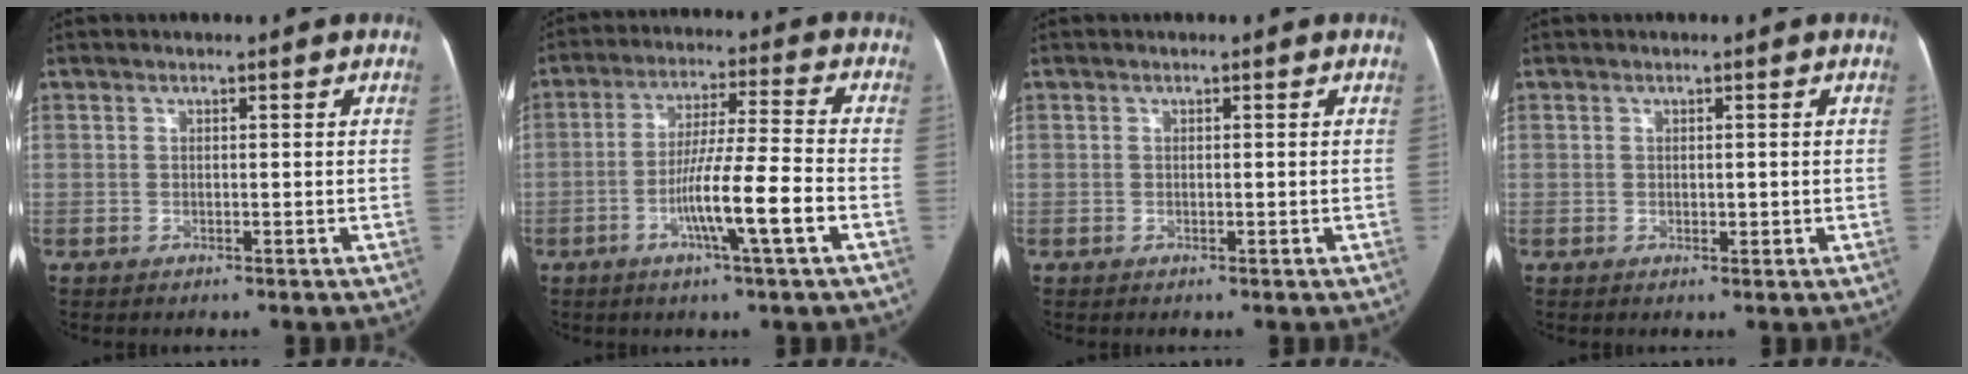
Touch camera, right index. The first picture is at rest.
{"total": 10.7, "force": [-3.9, -0.7, 9.9], "torque": [-0.178, -0.004, -0.073]}
{"total": 0.0}
{"total": 1.0, "force": [0.0, 0.6, 0.8], "torque": [-0.008, 0.000, 0.000]}